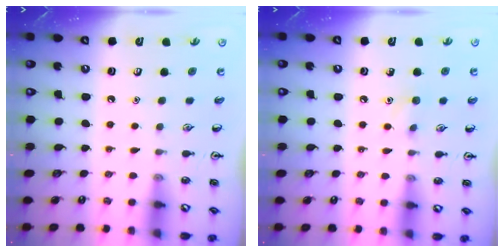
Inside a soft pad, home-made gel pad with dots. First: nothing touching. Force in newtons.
{"total": 5.4, "press": 5.2, "slide": 1.7}